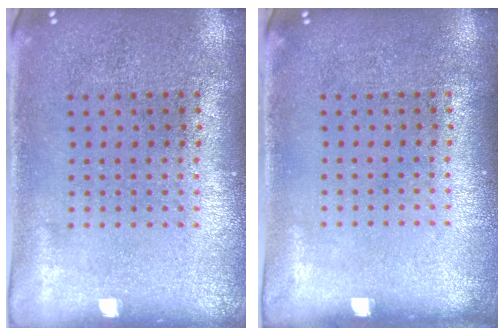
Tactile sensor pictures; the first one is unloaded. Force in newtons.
{"total": 0.0}